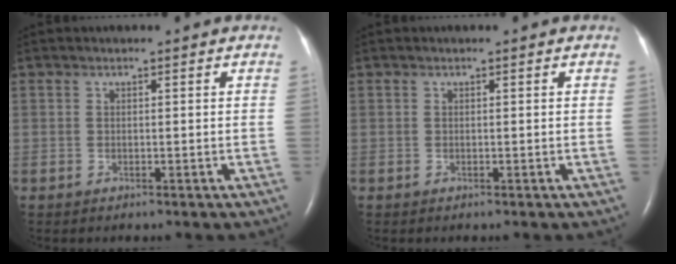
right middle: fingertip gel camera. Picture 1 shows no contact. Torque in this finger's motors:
{"motor_torque": [0.00, 0.00, 0.00, 0.00]}